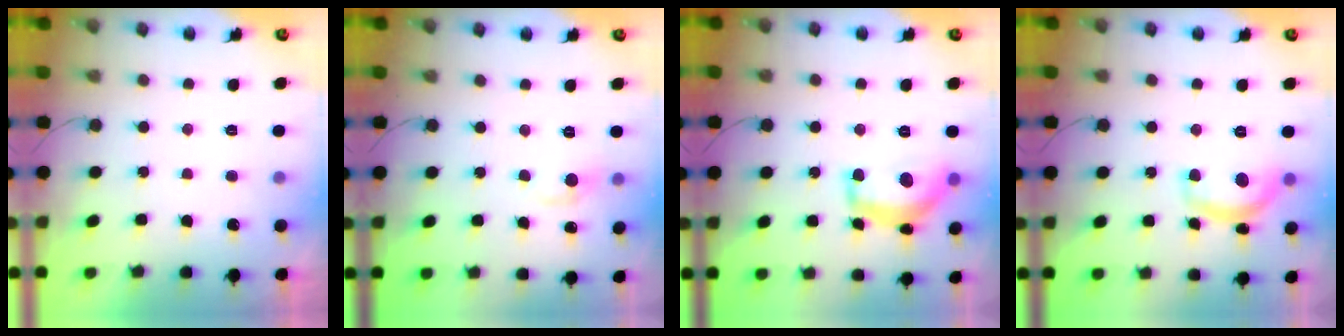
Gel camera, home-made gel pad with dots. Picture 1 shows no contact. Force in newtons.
{"total": 3.0, "press": 3.0, "slide": 0.4}
{"total": 14.5, "press": 14.4, "slide": 1.1}
{"total": 12.0, "press": 11.9, "slide": 0.8}